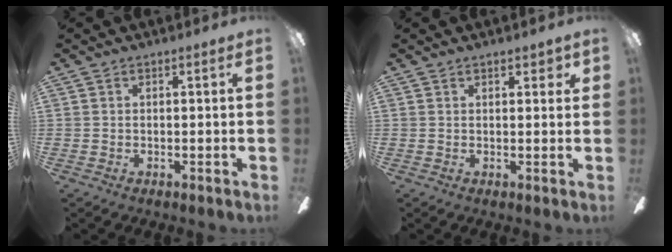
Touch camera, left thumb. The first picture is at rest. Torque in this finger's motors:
{"motor_torque": [-0.10, 0.09, -0.44, 0.35, 0.02]}